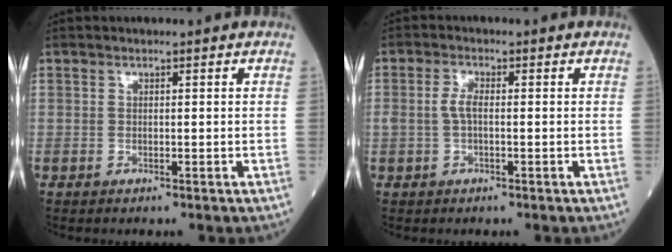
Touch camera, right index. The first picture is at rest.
{"total": 2.4, "force": [-0.1, 0.8, 2.2], "torque": [-0.049, 0.003, -0.003]}